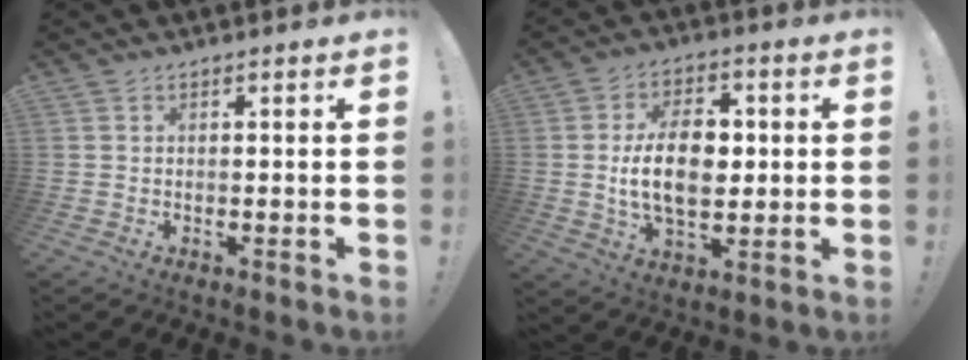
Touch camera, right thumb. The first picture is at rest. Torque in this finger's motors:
{"motor_torque": [1.11, 2.28, 0.94, -0.50, 0.09]}